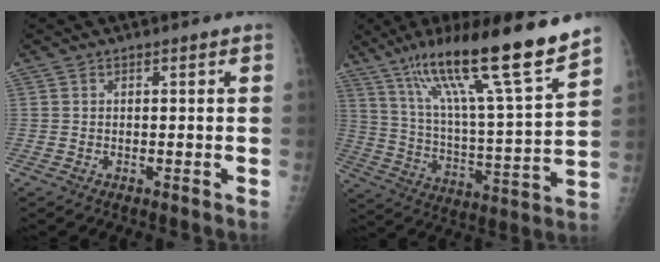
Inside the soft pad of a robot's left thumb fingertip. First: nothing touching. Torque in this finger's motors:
{"motor_torque": [0.90, 0.62, 1.52, -1.24, 0.19]}